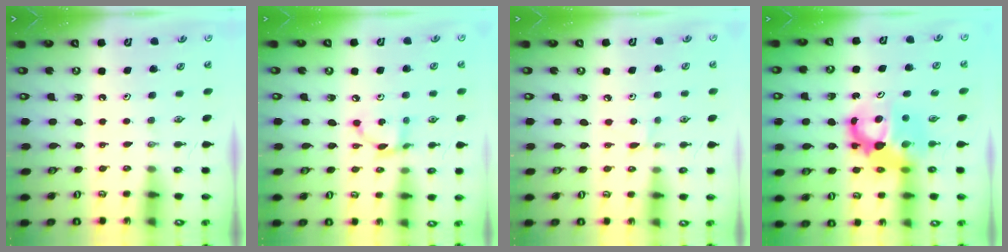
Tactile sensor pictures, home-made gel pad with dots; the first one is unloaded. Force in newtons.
{"total": 6.4, "press": 6.4, "slide": 0.2}
{"total": 2.8, "press": 2.7, "slide": 0.5}
{"total": 8.6, "press": 8.6, "slide": 0.7}